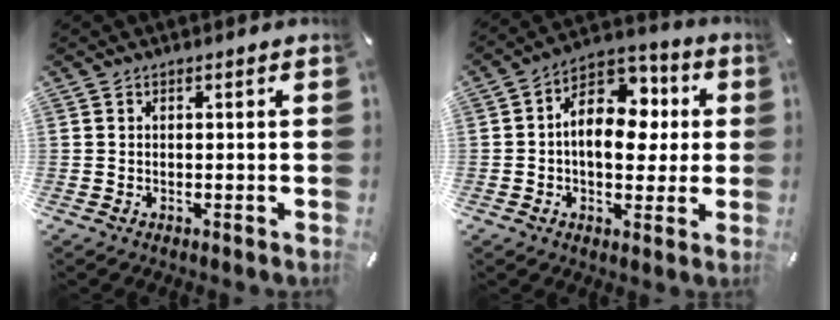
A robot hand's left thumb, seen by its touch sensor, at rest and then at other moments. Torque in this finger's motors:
{"motor_torque": [1.92, 2.79, 0.93, -0.20, 0.48]}